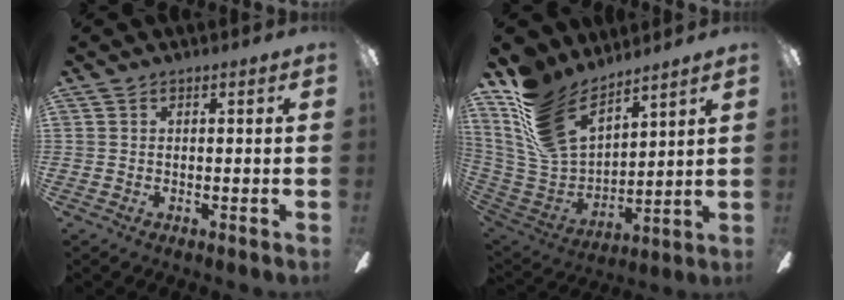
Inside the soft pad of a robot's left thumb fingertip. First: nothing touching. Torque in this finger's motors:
{"motor_torque": [0.34, 0.32, 1.06, -1.70, 0.15]}